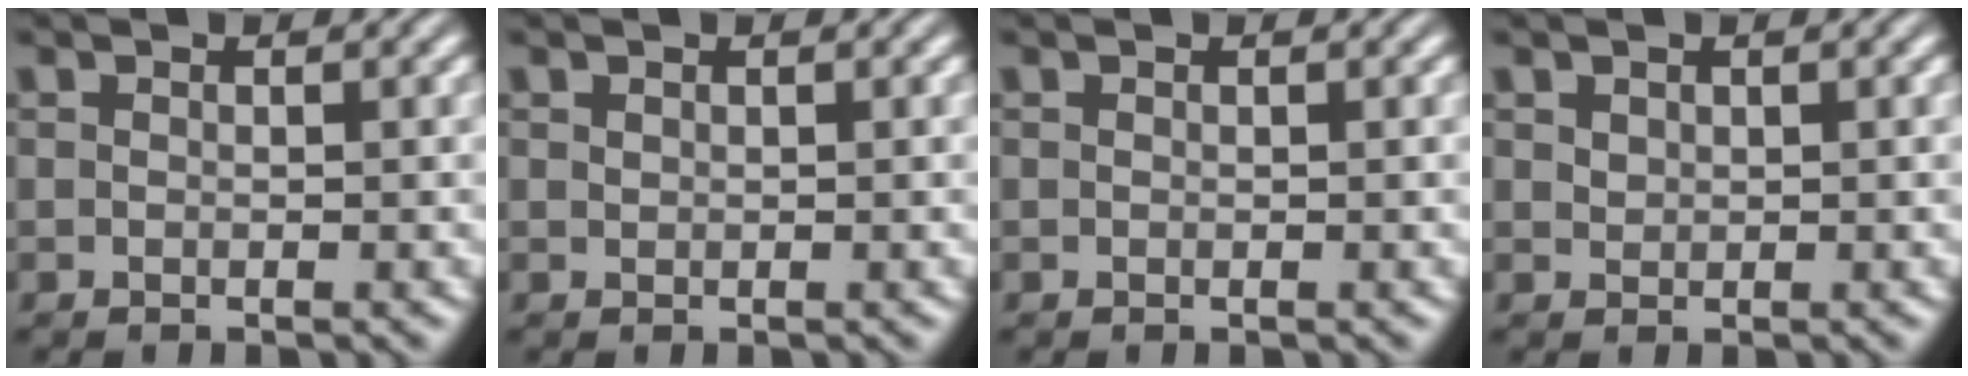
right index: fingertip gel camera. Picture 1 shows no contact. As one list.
[{"total": 1.0, "force": [0.3, -0.9, -0.1], "torque": [0.007, -0.003, 0.014]}, {"total": 0.0}, {"total": 1.1, "force": [0.7, -0.8, 0.0], "torque": [0.006, -0.005, 0.025]}]